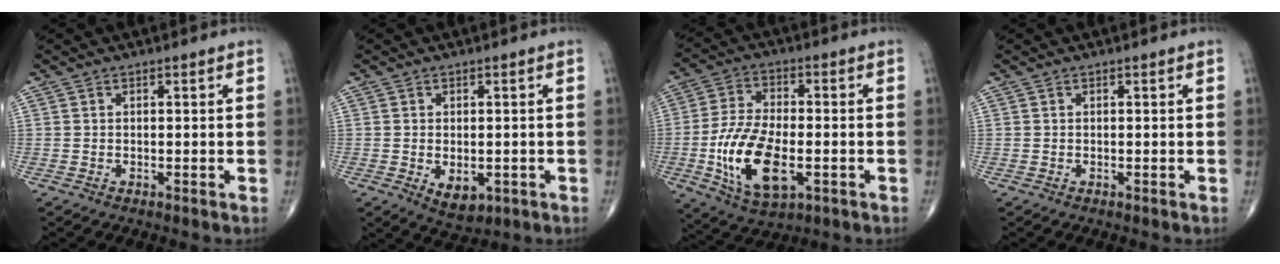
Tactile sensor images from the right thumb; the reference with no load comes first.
{"total": 5.1, "force": [-1.3, 3.1, 3.8], "torque": [-0.047, -0.003, -0.006]}
{"total": 15.4, "force": [-3.7, 7.7, 12.8], "torque": [-0.243, 0.005, -0.059]}
{"total": 0.0}